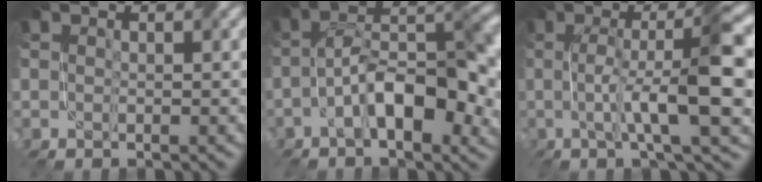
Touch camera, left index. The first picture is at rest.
{"total": 9.6, "force": [-3.1, 3.7, 8.3], "torque": [-0.127, 0.019, -0.055]}
{"total": 9.6, "force": [0.1, 1.7, 9.5], "torque": [-0.139, 0.009, 0.001]}